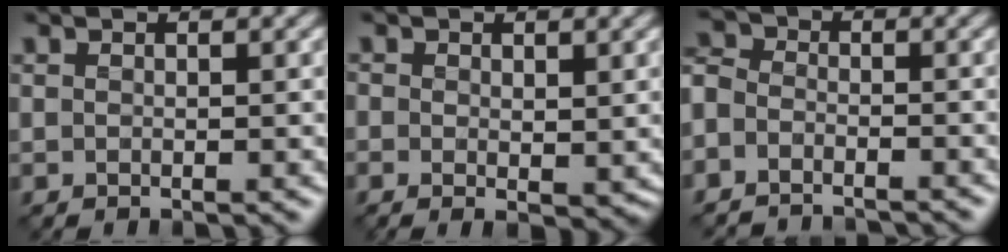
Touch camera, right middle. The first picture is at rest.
{"total": 1.2, "force": [0.3, 0.6, 1.0], "torque": [-0.014, -0.005, 0.008]}
{"total": 5.0, "force": [-4.6, 2.0, 0.5], "torque": [0.009, 0.008, -0.089]}